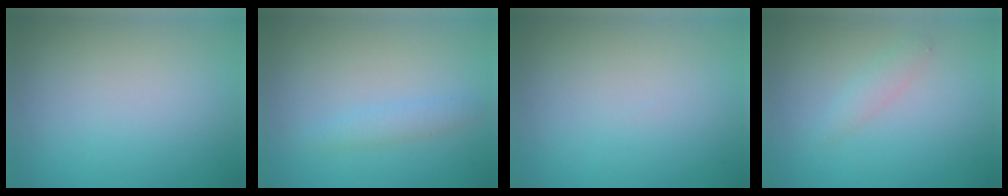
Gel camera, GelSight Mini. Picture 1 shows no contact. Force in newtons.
{"total": 1.4, "press": 1.4, "slide": 0.0}
{"total": 0.0}
{"total": 1.3, "press": 1.3, "slide": 0.0}